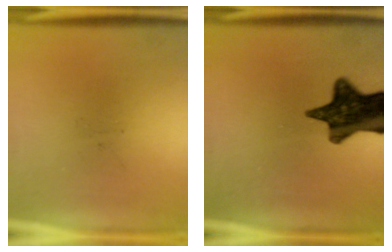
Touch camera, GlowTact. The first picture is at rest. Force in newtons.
{"total": 13.7}